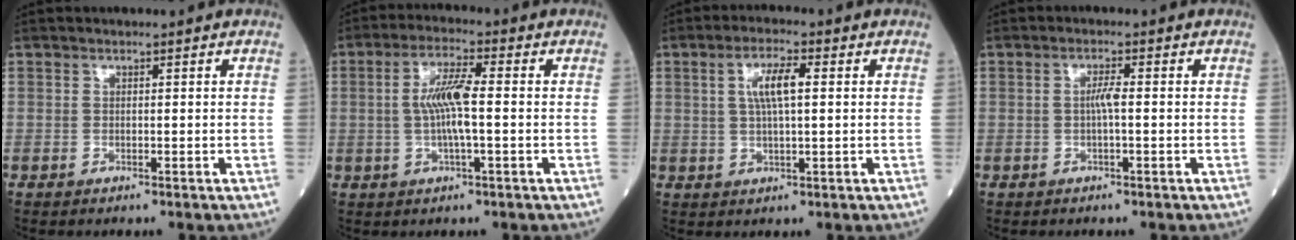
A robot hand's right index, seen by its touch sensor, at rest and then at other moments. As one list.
[{"total": 7.0, "force": [-0.1, 0.8, 6.9], "torque": [-0.138, 0.005, -0.006]}, {"total": 5.4, "force": [1.2, 1.0, 5.2], "torque": [-0.101, 0.009, 0.024]}, {"total": 2.1, "force": [-0.2, 0.1, 2.1], "torque": [-0.041, 0.002, -0.004]}]